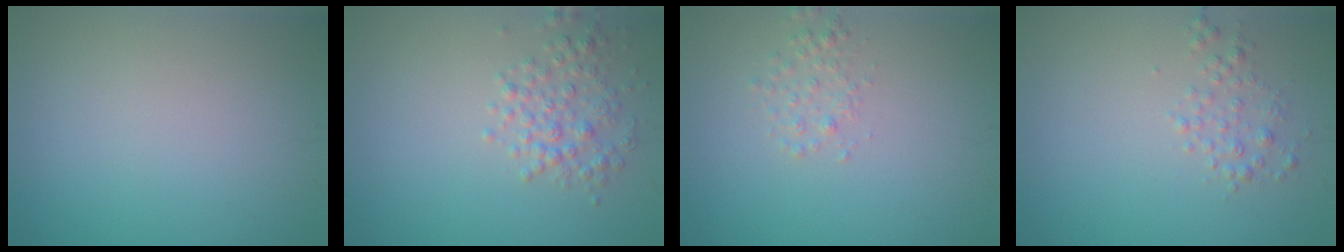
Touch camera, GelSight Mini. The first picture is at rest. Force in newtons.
{"total": 2.8, "press": 2.8, "slide": 0.1}
{"total": 1.4, "press": 1.4, "slide": 0.1}
{"total": 1.5, "press": 1.5, "slide": 0.0}